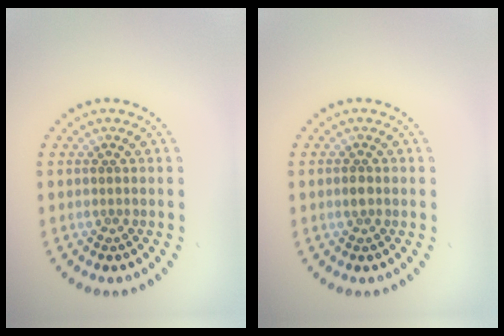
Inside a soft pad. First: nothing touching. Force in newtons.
{"total": 0.9, "press": 0.8, "slide": 0.1}